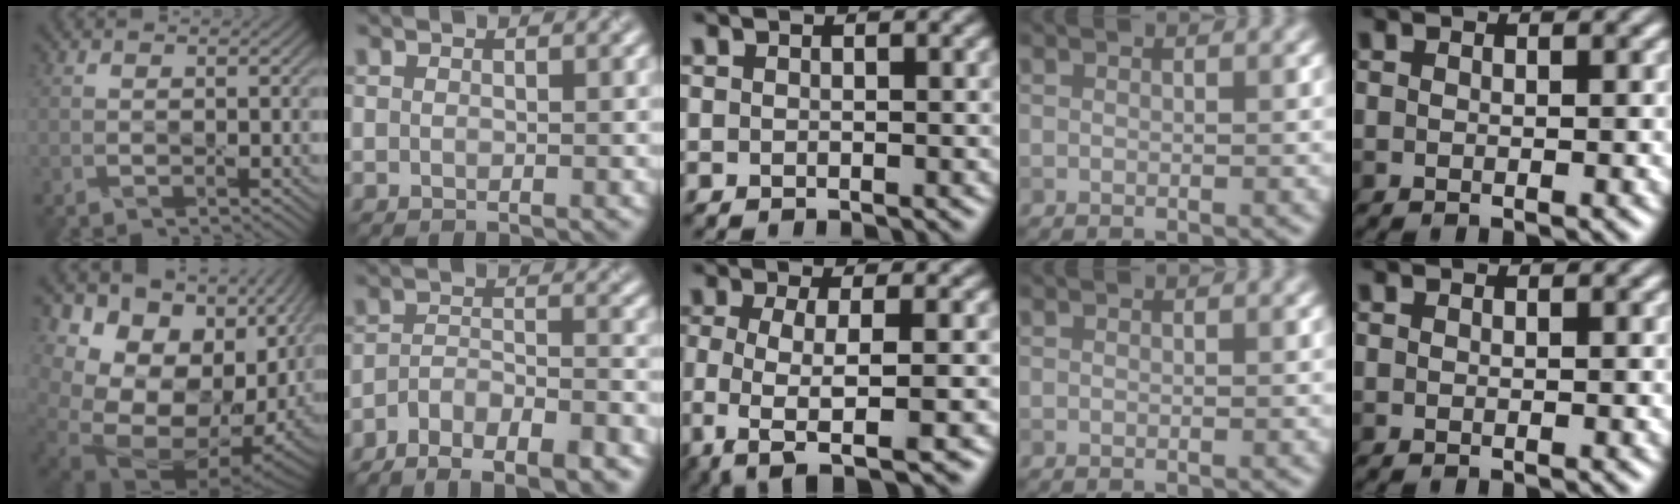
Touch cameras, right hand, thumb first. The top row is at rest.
{"thumb": {"total": 20.8, "force": [-0.6, 16.0, 13.3], "torque": [-0.237, -0.024, 0.028]}, "index": {"total": 8.8, "force": [-7.1, 3.3, 4.1], "torque": [-0.062, 0.003, -0.110]}, "middle": {"total": 5.6, "force": [-1.8, 1.5, 5.1], "torque": [-0.081, -0.007, -0.040]}}